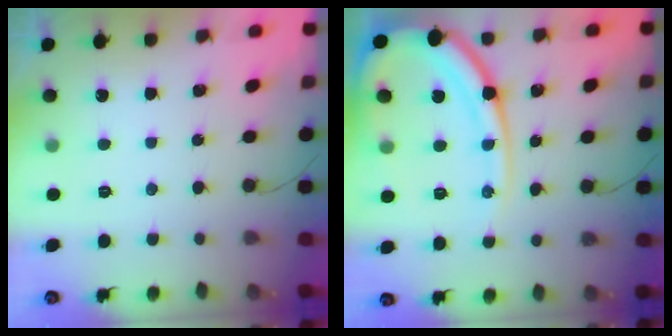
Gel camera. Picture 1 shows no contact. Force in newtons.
{"total": 18.1, "press": 18.0, "slide": 2.0}